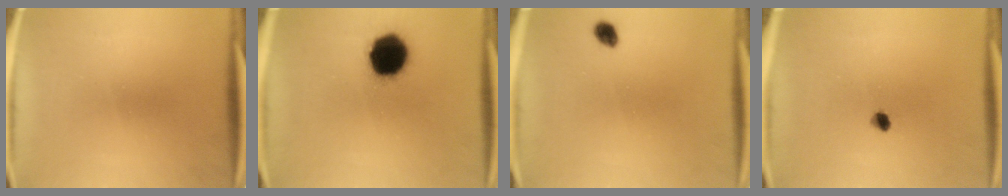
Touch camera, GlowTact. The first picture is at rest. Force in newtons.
{"total": 16.0}
{"total": 1.9}
{"total": 1.9}